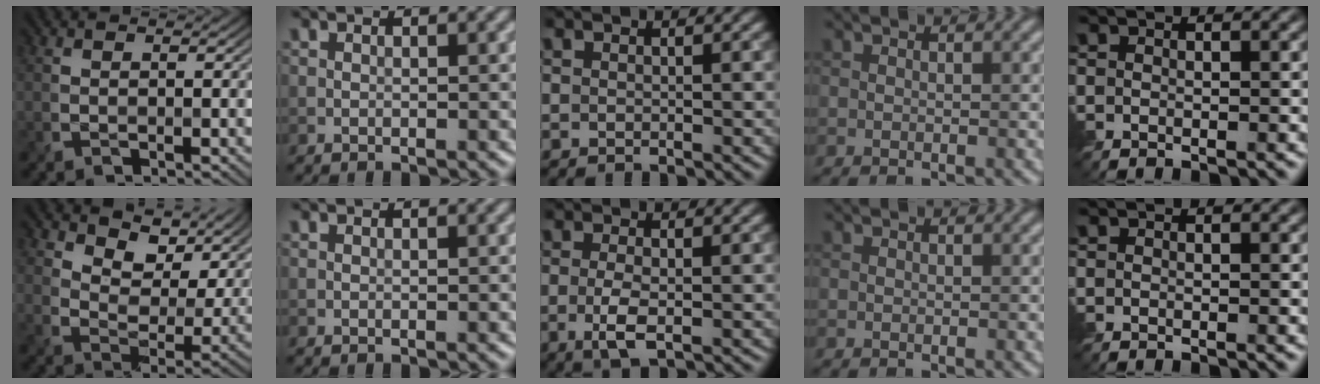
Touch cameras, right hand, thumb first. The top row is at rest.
{"thumb": {"total": 10.4, "force": [5.7, 5.7, 6.6], "torque": [-0.116, -0.002, 0.093]}, "middle": {"total": 3.0, "force": [-0.6, 1.1, 2.8], "torque": [-0.062, -0.011, -0.012]}}